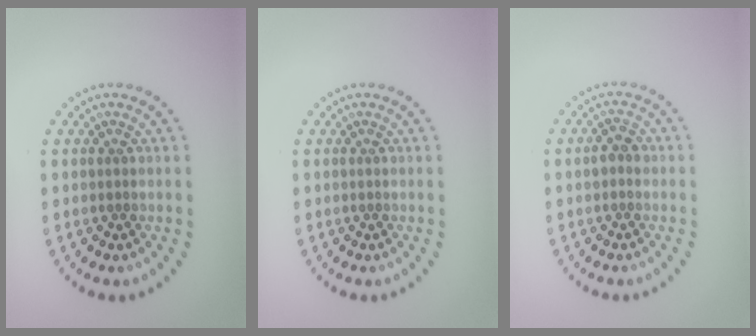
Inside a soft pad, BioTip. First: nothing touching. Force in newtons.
{"total": 0.0}
{"total": 1.4, "press": 1.4, "slide": 0.3}